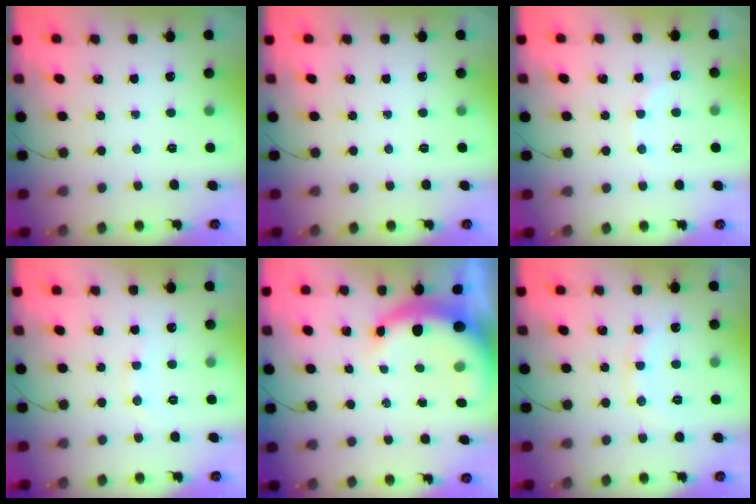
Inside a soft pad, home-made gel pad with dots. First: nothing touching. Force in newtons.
{"total": 0.0}
{"total": 5.6, "press": 5.4, "slide": 1.4}
{"total": 6.8, "press": 6.8, "slide": 0.5}
{"total": 7.5, "press": 7.4, "slide": 1.5}
{"total": 9.2, "press": 9.2, "slide": 0.9}